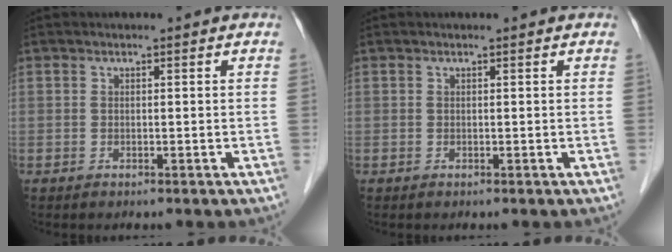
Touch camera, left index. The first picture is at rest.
{"total": 0.0}